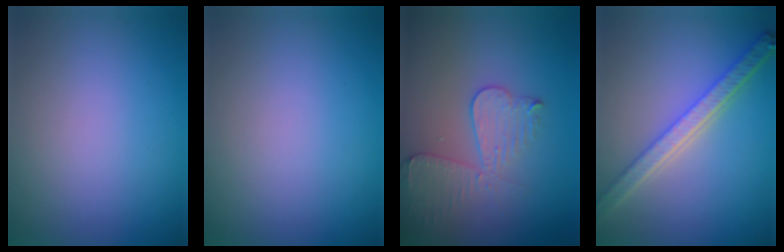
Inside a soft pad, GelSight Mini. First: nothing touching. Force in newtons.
{"total": 0.0}
{"total": 3.5, "press": 3.5, "slide": 0.3}
{"total": 5.1, "press": 4.0, "slide": 3.1}